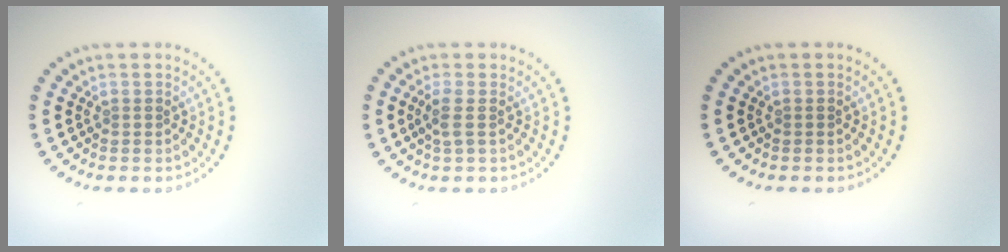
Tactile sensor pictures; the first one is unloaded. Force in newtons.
{"total": 1.3, "press": 1.2, "slide": 0.7}
{"total": 0.0}